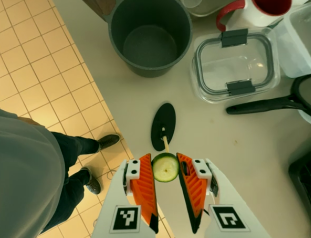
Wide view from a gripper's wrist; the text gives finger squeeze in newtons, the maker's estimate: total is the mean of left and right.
{"total": 9.2, "left": 9.0, "right": 9.4}